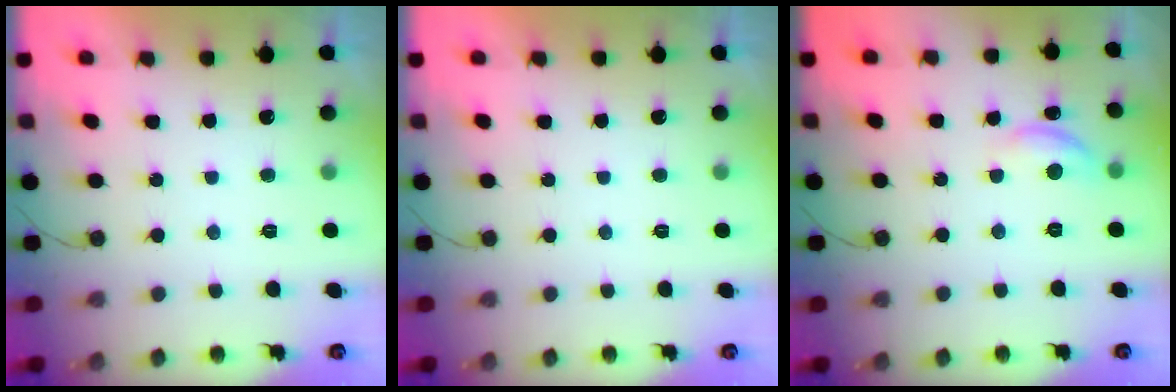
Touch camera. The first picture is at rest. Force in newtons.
{"total": 0.0}
{"total": 9.2, "press": 9.2, "slide": 0.7}